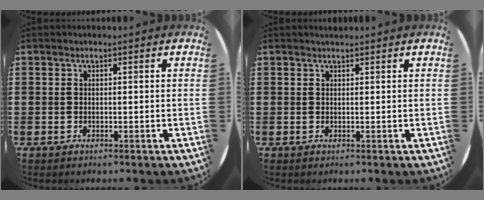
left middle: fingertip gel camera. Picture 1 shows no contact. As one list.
[{"total": 0.5, "force": [0.5, -0.1, 0.0], "torque": [0.000, 0.001, 0.010]}]